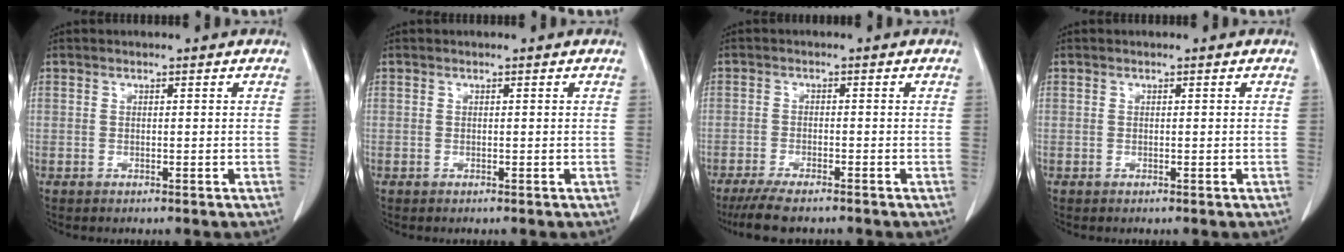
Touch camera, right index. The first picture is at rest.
{"total": 0.0}
{"total": 6.3, "force": [-5.3, 0.9, 3.3], "torque": [-0.056, -0.014, -0.087]}
{"total": 0.0}